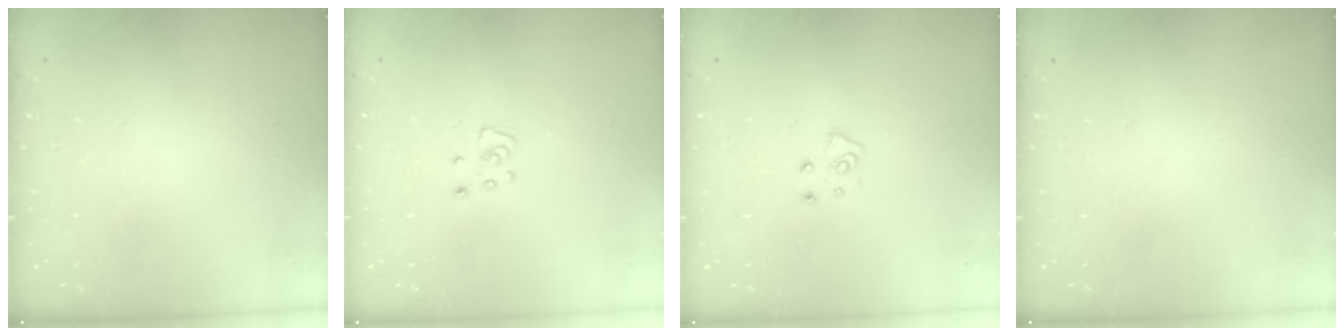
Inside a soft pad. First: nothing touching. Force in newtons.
{"total": 3.9, "press": 3.9, "slide": 0.2}
{"total": 6.4, "press": 6.4, "slide": 0.6}
{"total": 0.0}